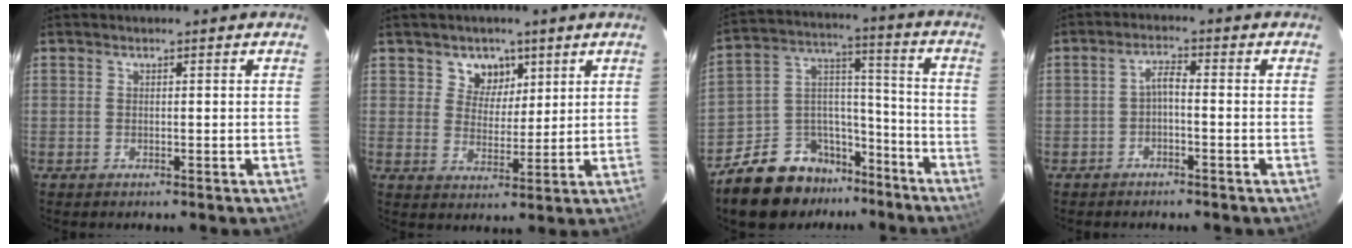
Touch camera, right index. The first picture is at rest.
{"total": 5.6, "force": [3.0, 4.6, 1.3], "torque": [-0.014, 0.002, 0.054]}
{"total": 14.8, "force": [-10.9, 8.8, 4.8], "torque": [-0.106, 0.065, -0.163]}
{"total": 2.3, "force": [-1.2, 0.6, 1.9], "torque": [-0.042, 0.009, -0.023]}